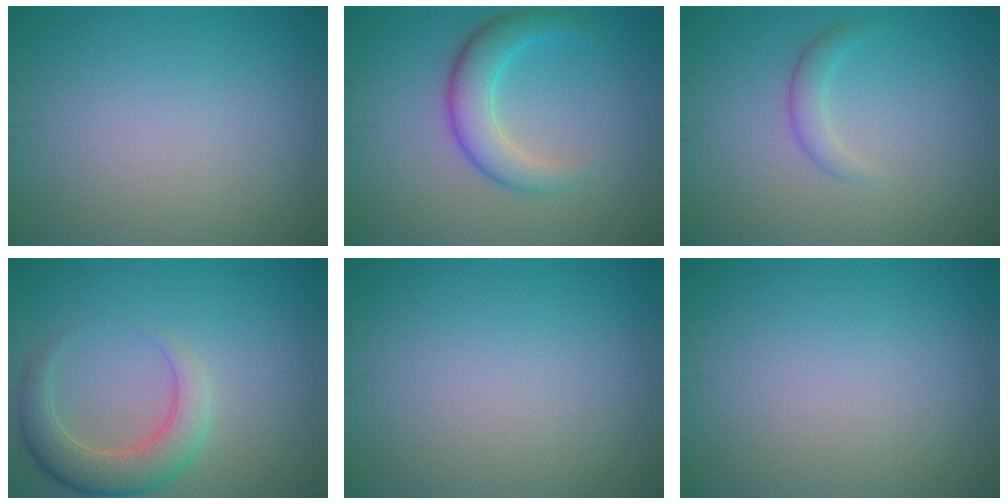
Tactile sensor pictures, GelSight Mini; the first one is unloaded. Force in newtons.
{"total": 4.2, "press": 4.2, "slide": 0.1}
{"total": 1.6, "press": 1.6, "slide": 0.1}
{"total": 4.5, "press": 4.5, "slide": 0.5}
{"total": 0.0}
{"total": 0.0}